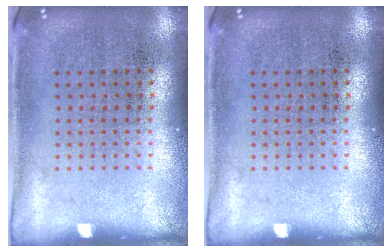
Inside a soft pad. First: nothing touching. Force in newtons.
{"total": 0.0}